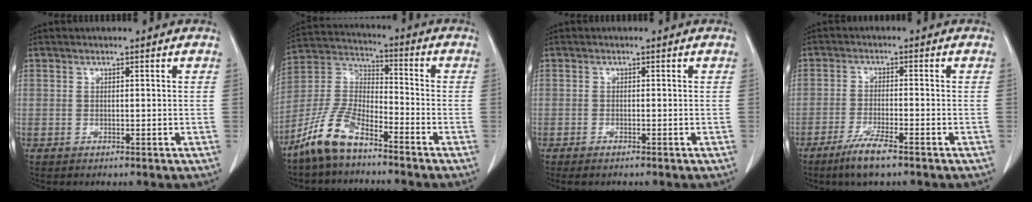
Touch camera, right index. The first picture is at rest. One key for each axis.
{"total": 10.4, "fx": -7.7, "fy": 3.2, "fz": 6.1, "tx": -0.150, "ty": 0.003, "tz": -0.156}
{"total": 1.5, "fx": -1.2, "fy": 0.3, "fz": 0.8, "tx": -0.020, "ty": -0.005, "tz": -0.014}
{"total": 5.6, "fx": -3.9, "fy": 0.3, "fz": 4.0, "tx": -0.082, "ty": -0.012, "tz": -0.071}